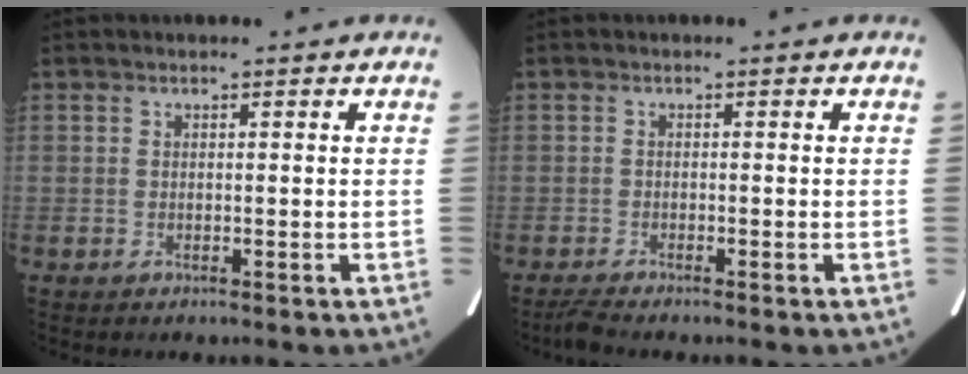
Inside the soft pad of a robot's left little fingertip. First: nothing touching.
{"total": 1.6, "force": [-1.5, -0.3, 0.5], "torque": [-0.023, -0.008, -0.029]}